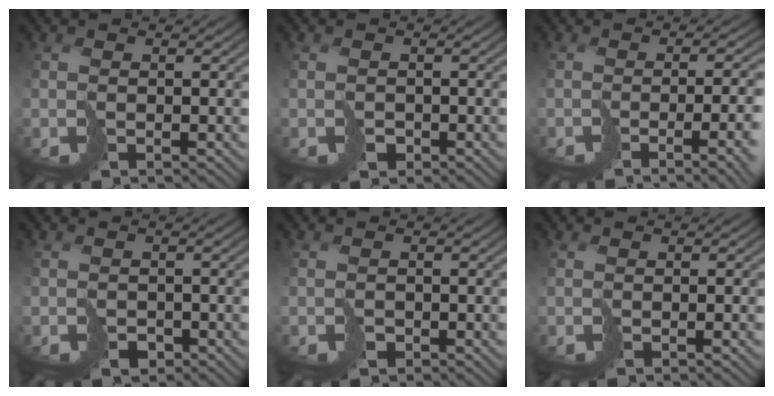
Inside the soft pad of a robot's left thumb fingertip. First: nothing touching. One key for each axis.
{"total": 1.1, "fx": -0.6, "fy": 0.9, "fz": 0.4, "tx": -0.007, "ty": -0.004, "tz": -0.010}
{"total": 10.4, "fx": -3.1, "fy": 3.4, "fz": 9.3, "tx": -0.104, "ty": -0.017, "tz": -0.039}
{"total": 1.6, "fx": -0.9, "fy": 1.1, "fz": 0.7, "tx": -0.013, "ty": -0.006, "tz": -0.017}
{"total": 0.8, "fx": -0.4, "fy": 0.6, "fz": 0.3, "tx": -0.003, "ty": -0.002, "tz": -0.009}
{"total": 1.0, "fx": -0.1, "fy": 0.1, "fz": 1.0, "tx": -0.014, "ty": -0.002, "tz": -0.004}